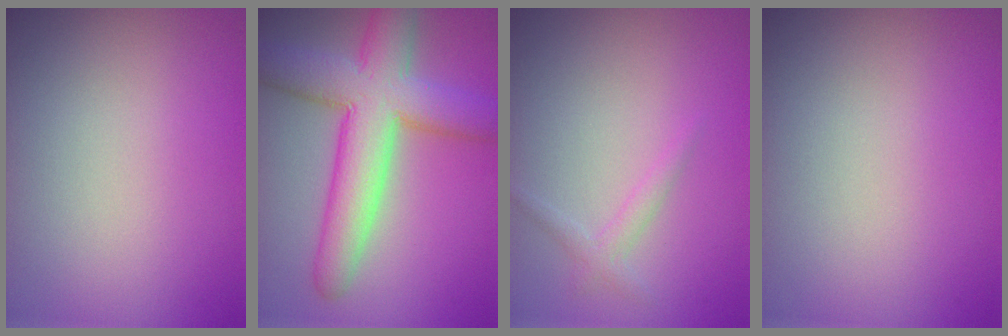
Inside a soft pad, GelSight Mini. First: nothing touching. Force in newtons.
{"total": 9.0, "press": 9.0, "slide": 0.5}
{"total": 1.2, "press": 1.2, "slide": 0.1}
{"total": 0.0}